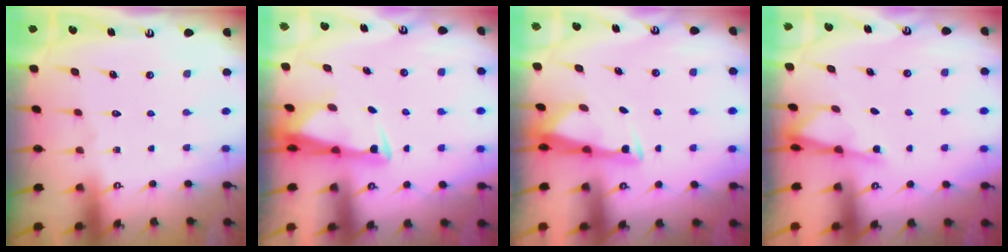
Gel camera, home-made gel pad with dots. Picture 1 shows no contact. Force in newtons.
{"total": 2.8, "press": 2.7, "slide": 0.9}
{"total": 3.3, "press": 3.2, "slide": 0.8}
{"total": 2.3, "press": 2.2, "slide": 0.3}